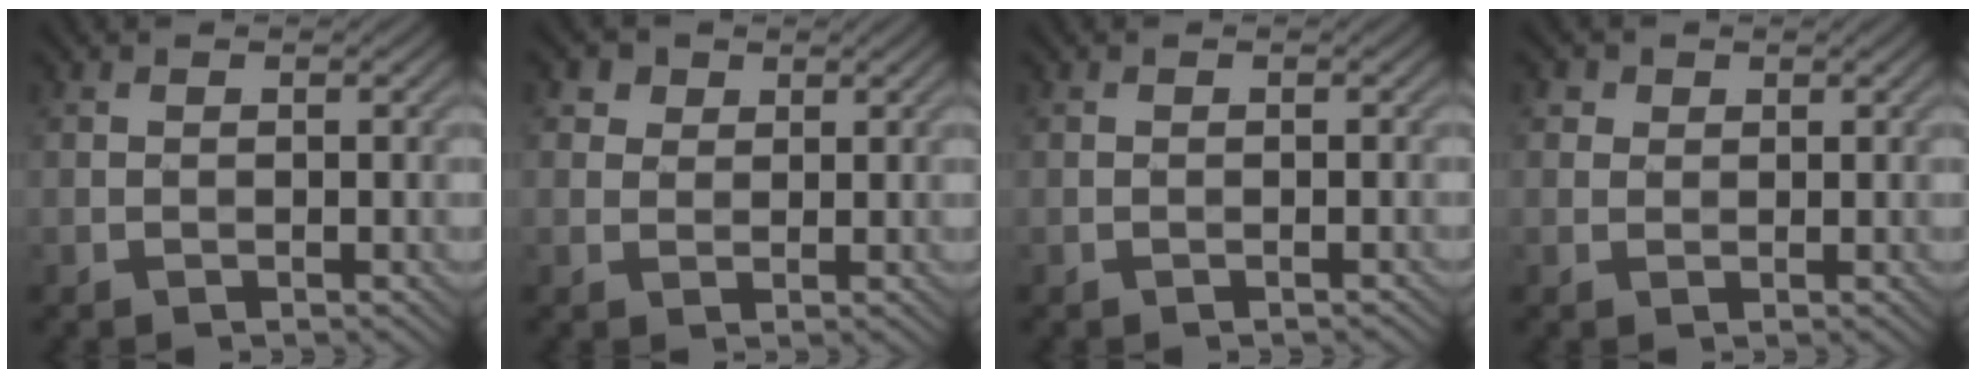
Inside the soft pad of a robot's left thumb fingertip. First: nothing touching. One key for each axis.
{"total": 3.1, "fx": 1.8, "fy": 2.2, "fz": 1.0, "tx": -0.024, "ty": 0.003, "tz": 0.030}
{"total": 0.0}
{"total": 2.0, "fx": 1.1, "fy": 1.6, "fz": 0.5, "tx": -0.013, "ty": 0.003, "tz": 0.016}